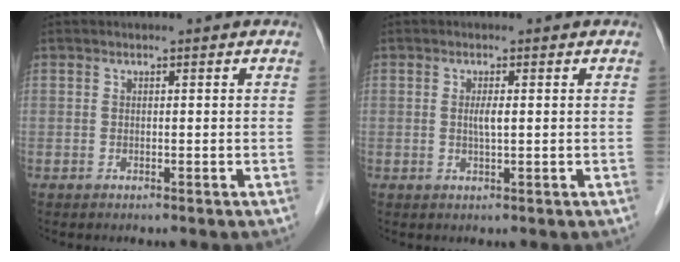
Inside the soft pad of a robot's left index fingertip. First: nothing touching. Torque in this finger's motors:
{"motor_torque": [0.27, 0.20, 0.05, 0.02]}